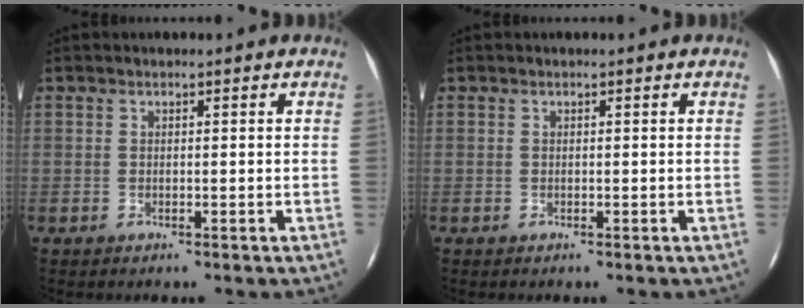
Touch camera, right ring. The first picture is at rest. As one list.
[{"total": 0.0}]